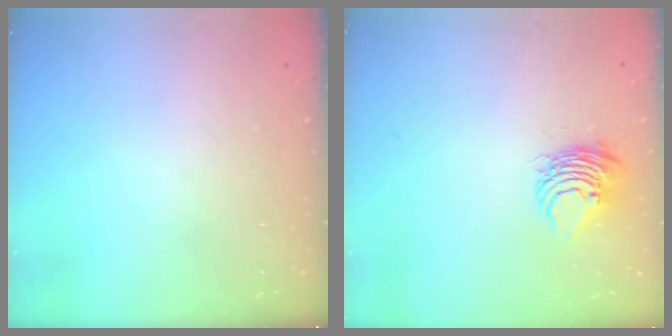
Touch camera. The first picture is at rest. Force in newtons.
{"total": 8.0, "press": 8.0, "slide": 0.3}